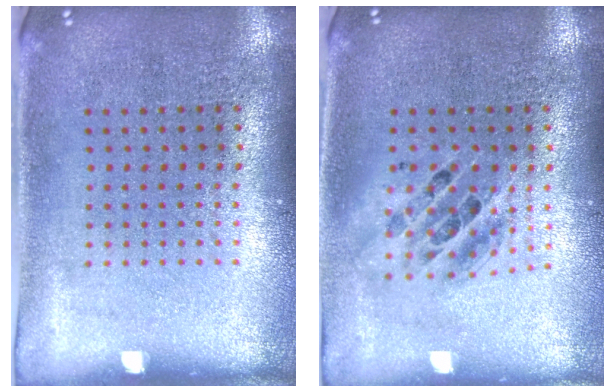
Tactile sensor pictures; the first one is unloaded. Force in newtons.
{"total": 1.4, "press": 1.3, "slide": 0.7}